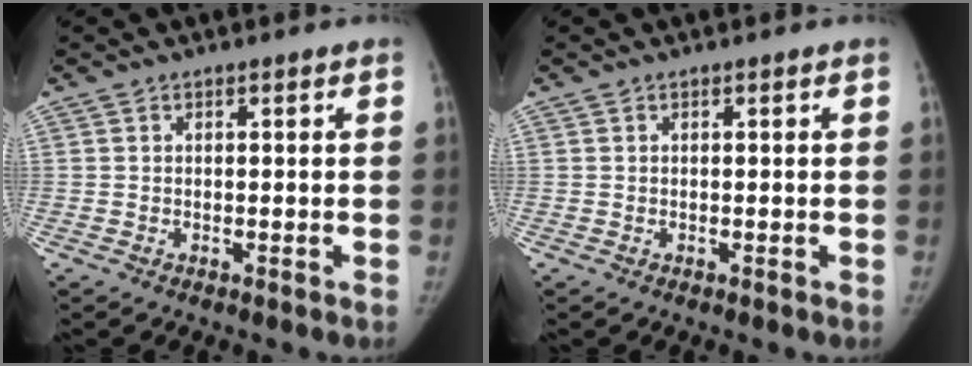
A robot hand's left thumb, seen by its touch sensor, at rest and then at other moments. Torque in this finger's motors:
{"motor_torque": [0.09, 0.01, 0.11, -0.13, 0.03]}